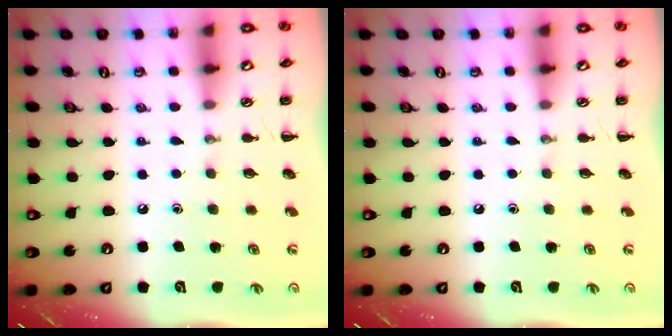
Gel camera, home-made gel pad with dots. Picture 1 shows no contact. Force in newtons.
{"total": 0.0}